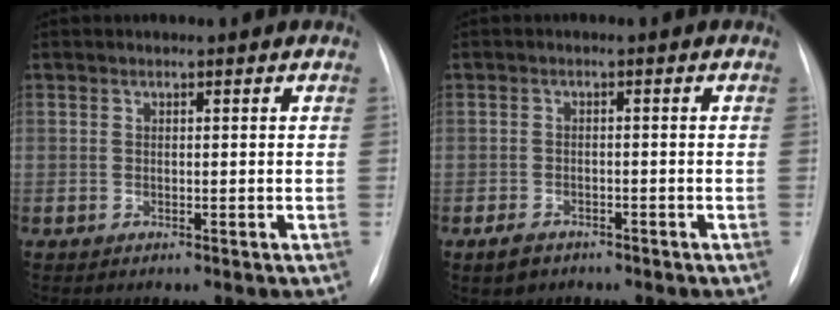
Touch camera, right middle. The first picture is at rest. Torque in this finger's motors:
{"motor_torque": [-0.11, -0.07, 0.18, 0.04]}